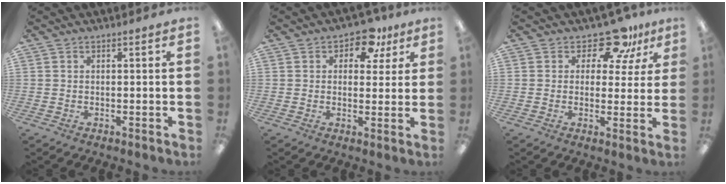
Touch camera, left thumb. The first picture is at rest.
{"total": 8.3, "force": [5.0, 4.9, 4.5], "torque": [-0.054, -0.017, 0.083]}
{"total": 10.7, "force": [7.6, 5.5, 5.1], "torque": [-0.072, -0.046, 0.135]}